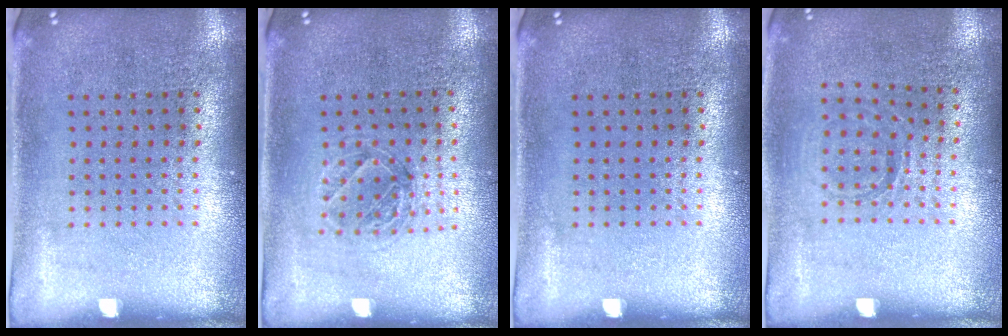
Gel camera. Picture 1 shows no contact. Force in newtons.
{"total": 1.1, "press": 1.1, "slide": 0.4}
{"total": 0.0}
{"total": 0.8, "press": 0.8, "slide": 0.1}